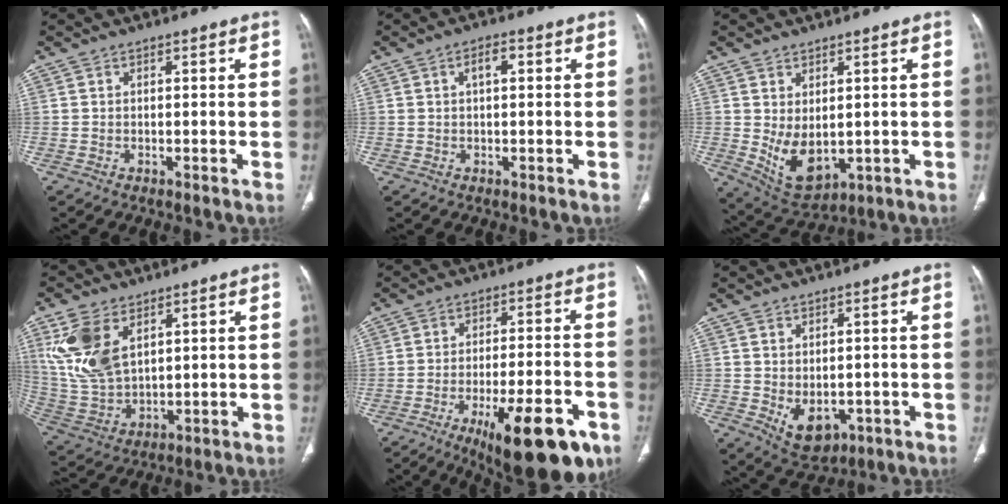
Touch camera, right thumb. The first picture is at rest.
{"total": 2.7, "force": [0.7, 1.1, 2.3], "torque": [-0.038, 0.004, 0.011]}
{"total": 8.5, "force": [-0.2, 5.1, 6.8], "torque": [-0.103, -0.011, 0.026]}
{"total": 13.1, "force": [5.7, 7.5, 9.1], "torque": [-0.191, -0.017, 0.132]}
{"total": 18.3, "force": [-9.4, 5.8, 14.5], "torque": [-0.163, 0.038, -0.127]}
{"total": 6.7, "force": [-1.3, 4.6, 4.7], "torque": [-0.055, -0.004, 0.003]}